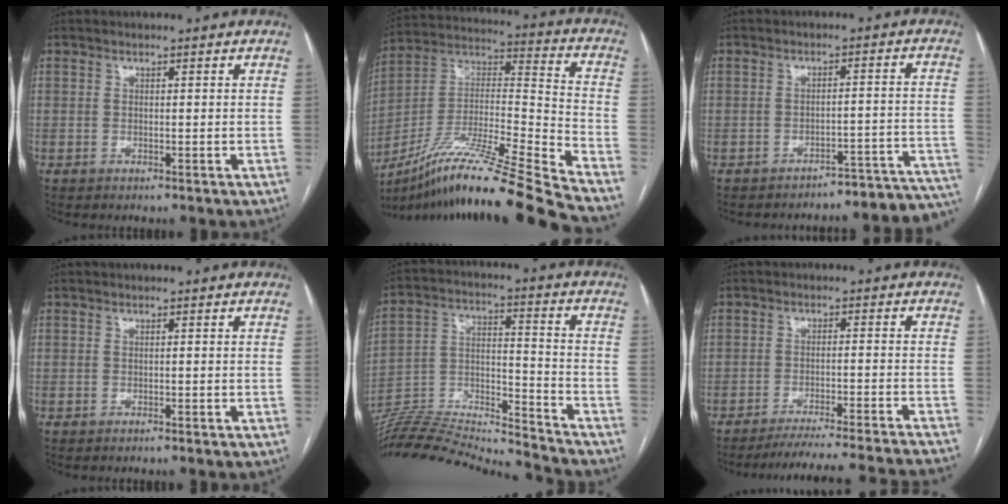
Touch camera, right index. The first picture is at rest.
{"total": 25.3, "force": [-20.6, -1.5, 14.6], "torque": [-0.245, -0.011, -0.364]}
{"total": 15.6, "force": [-15.3, 1.8, 2.1], "torque": [0.031, 0.034, -0.168]}
{"total": 1.7, "force": [-1.6, 0.2, 0.7], "torque": [-0.012, -0.001, -0.018]}
{"total": 24.8, "force": [-23.7, 1.4, 7.5], "torque": [-0.161, 0.006, -0.376]}
{"total": 20.5, "force": [-19.4, -1.5, 6.3], "torque": [-0.050, -0.030, -0.251]}